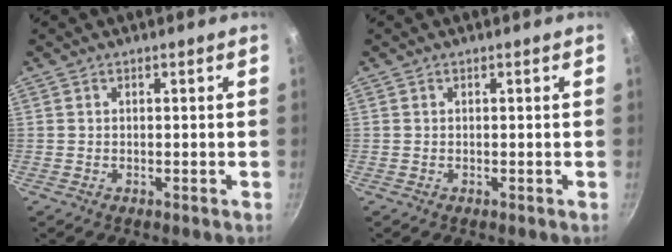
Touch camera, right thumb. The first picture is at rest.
{"total": 0.0}